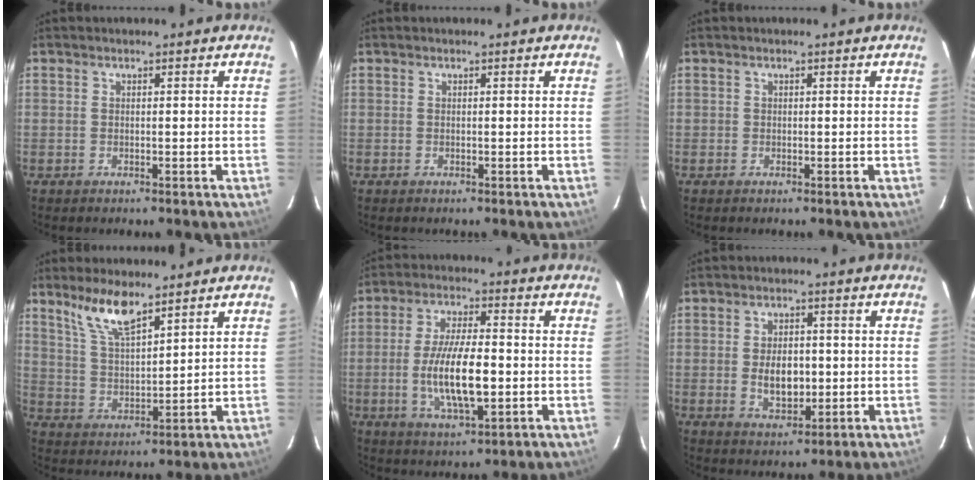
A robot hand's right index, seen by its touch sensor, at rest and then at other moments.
{"total": 0.0}
{"total": 0.0}
{"total": 8.6, "force": [6.5, 1.9, 5.3], "torque": [-0.103, 0.003, 0.135]}
{"total": 12.3, "force": [-2.1, 4.0, 11.5], "torque": [-0.221, -0.008, -0.034]}
{"total": 6.6, "force": [-0.6, 4.1, 5.2], "torque": [-0.095, -0.003, -0.003]}